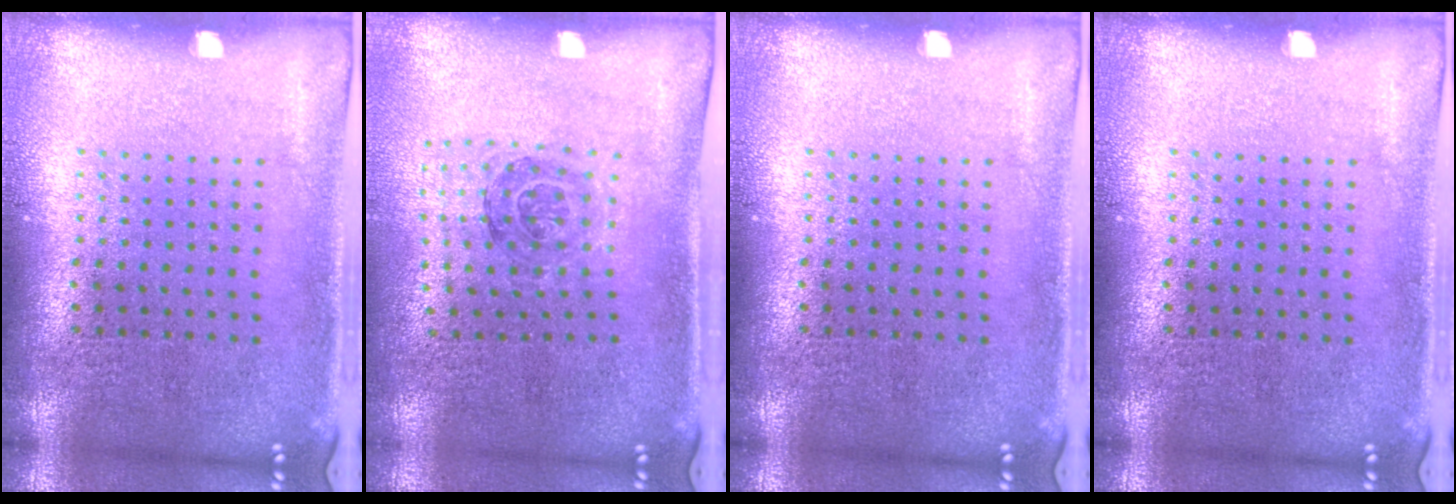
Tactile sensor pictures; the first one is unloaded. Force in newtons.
{"total": 1.1, "press": 1.0, "slide": 0.3}
{"total": 0.0}
{"total": 0.0}